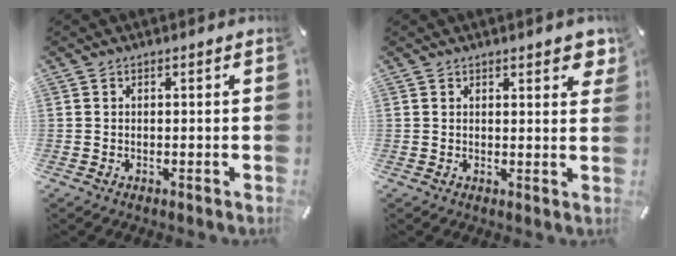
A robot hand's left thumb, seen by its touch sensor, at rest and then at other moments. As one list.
[{"total": 3.2, "force": [2.5, 1.0, 1.7], "torque": [-0.017, -0.015, 0.040]}]